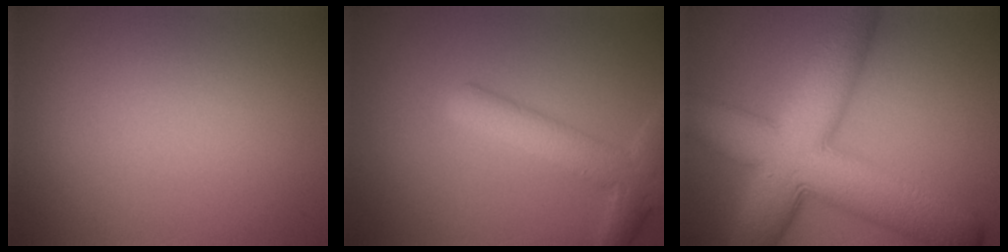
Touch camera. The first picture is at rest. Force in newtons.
{"total": 4.1, "press": 4.1, "slide": 0.1}
{"total": 12.3, "press": 12.3, "slide": 0.4}